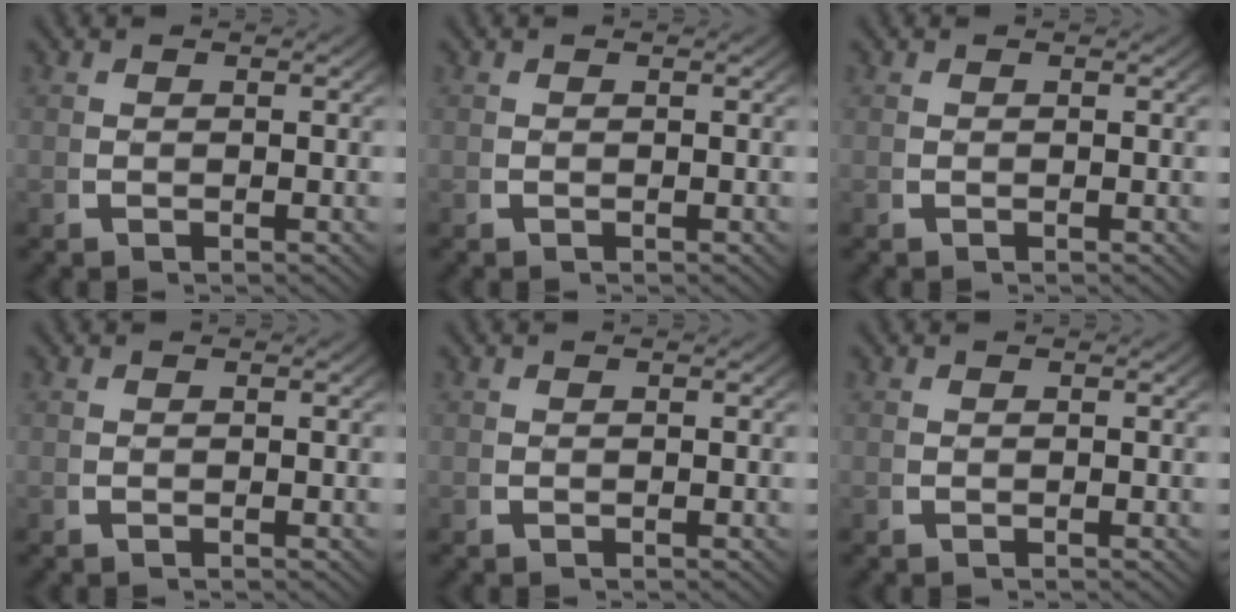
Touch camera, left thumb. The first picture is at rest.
{"total": 0.0}
{"total": 0.0}
{"total": 0.0}
{"total": 0.0}
{"total": 0.0}